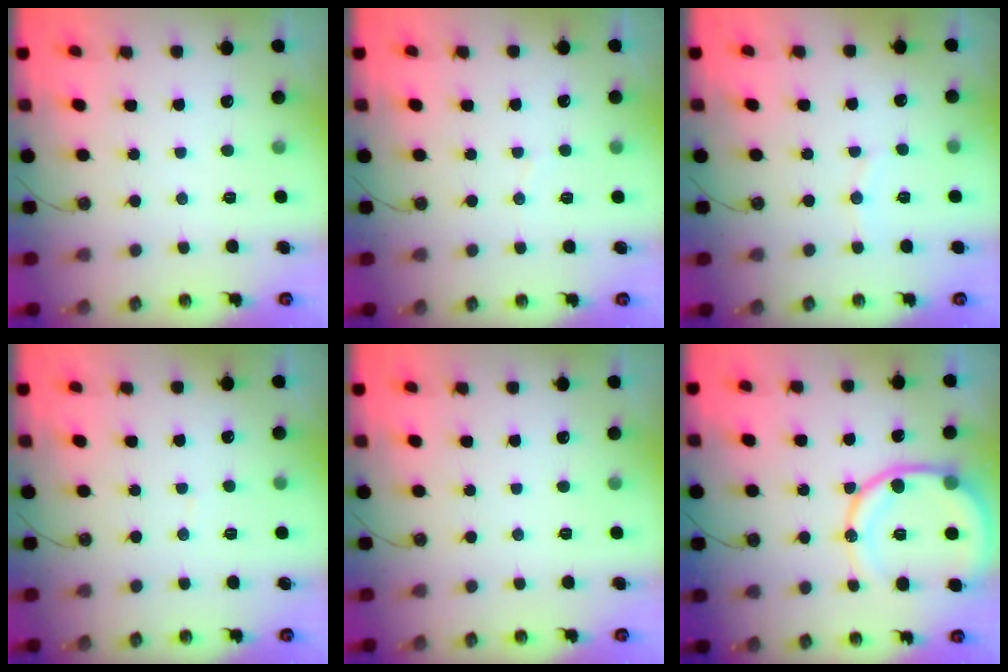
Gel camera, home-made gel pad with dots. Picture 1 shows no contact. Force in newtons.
{"total": 3.0, "press": 2.9, "slide": 0.3}
{"total": 4.5, "press": 4.4, "slide": 0.9}
{"total": 2.3, "press": 2.3, "slide": 0.3}
{"total": 0.0}
{"total": 14.2, "press": 14.0, "slide": 2.0}